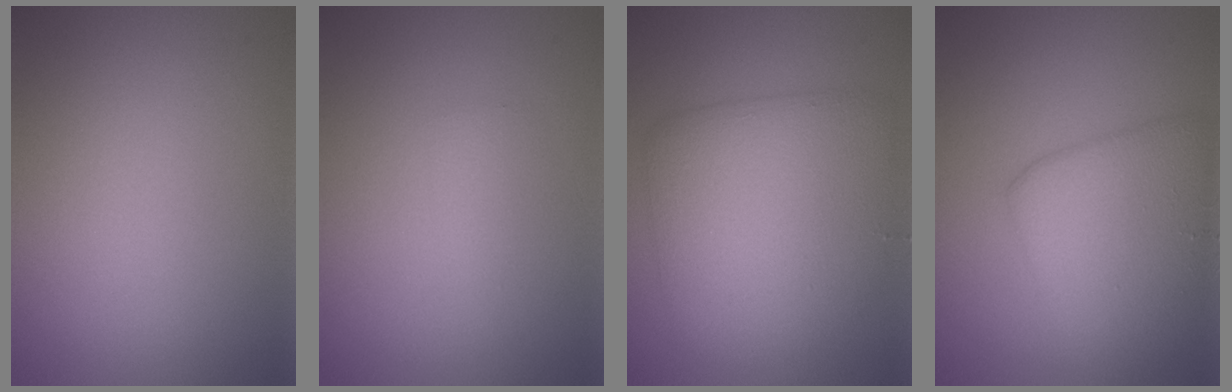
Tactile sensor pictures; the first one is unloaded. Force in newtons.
{"total": 1.1, "press": 1.1, "slide": 0.0}
{"total": 7.4, "press": 7.4, "slide": 0.2}
{"total": 5.9, "press": 5.8, "slide": 0.3}